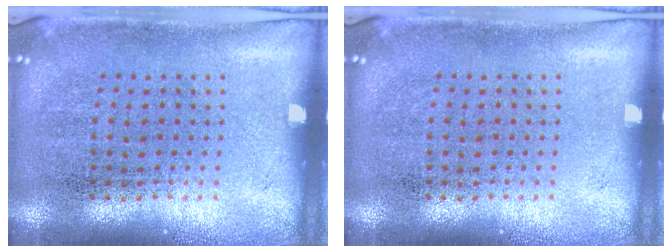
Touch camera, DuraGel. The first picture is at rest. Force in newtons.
{"total": 0.0}